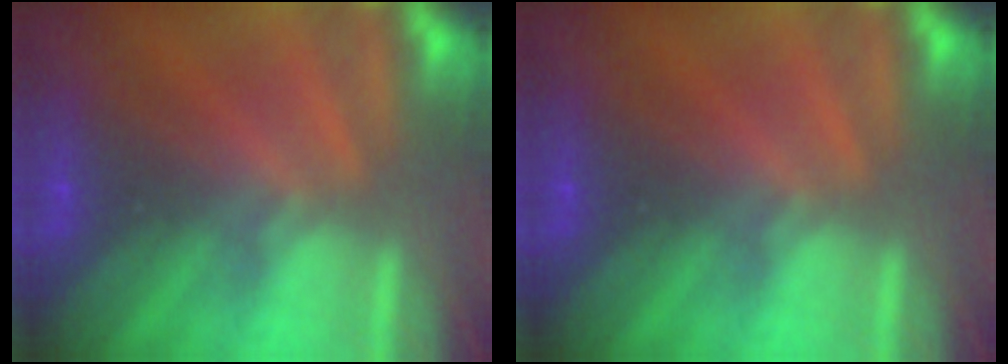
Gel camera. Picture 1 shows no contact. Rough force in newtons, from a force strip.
{"total": 0.0}